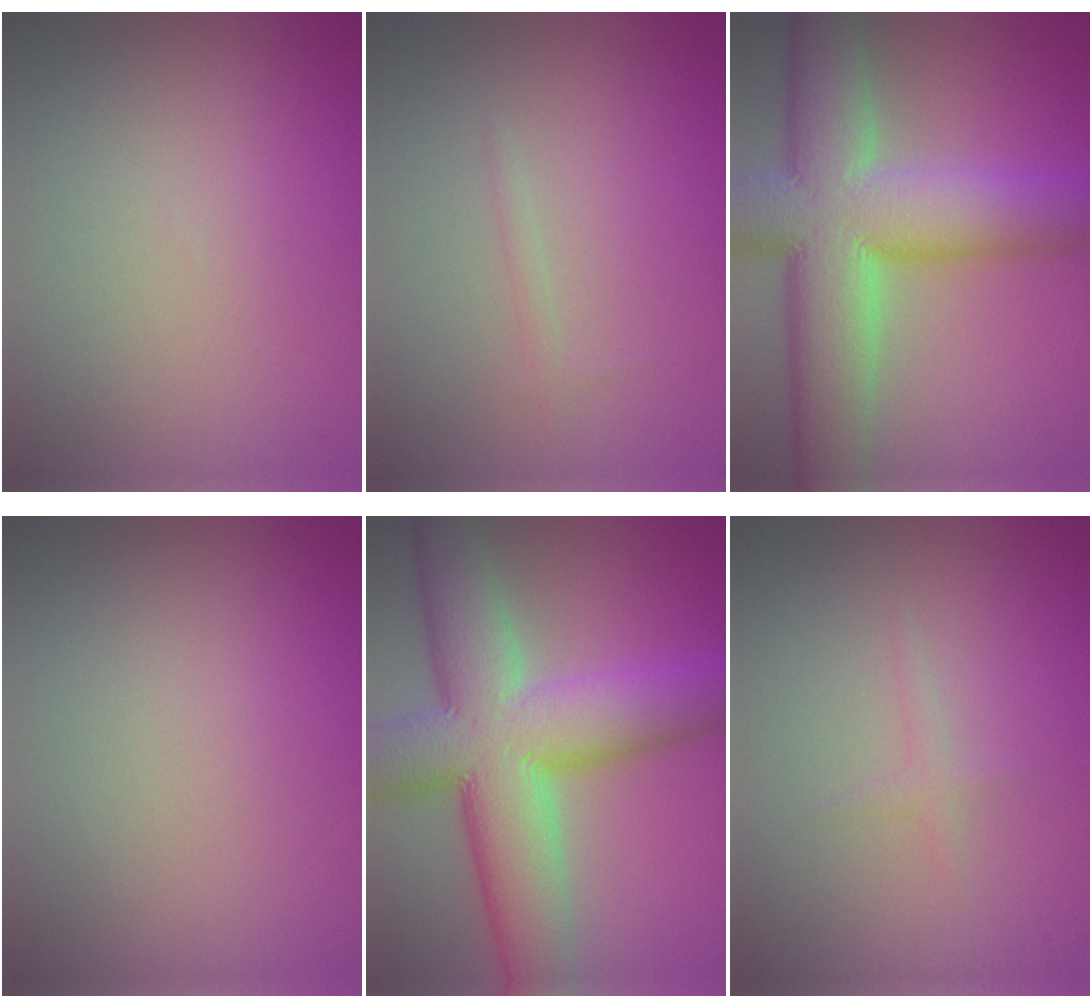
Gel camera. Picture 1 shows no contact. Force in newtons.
{"total": 0.7, "press": 0.7, "slide": 0.1}
{"total": 14.2, "press": 14.2, "slide": 0.9}
{"total": 0.0}
{"total": 13.9, "press": 13.8, "slide": 0.6}
{"total": 0.8, "press": 0.8, "slide": 0.1}